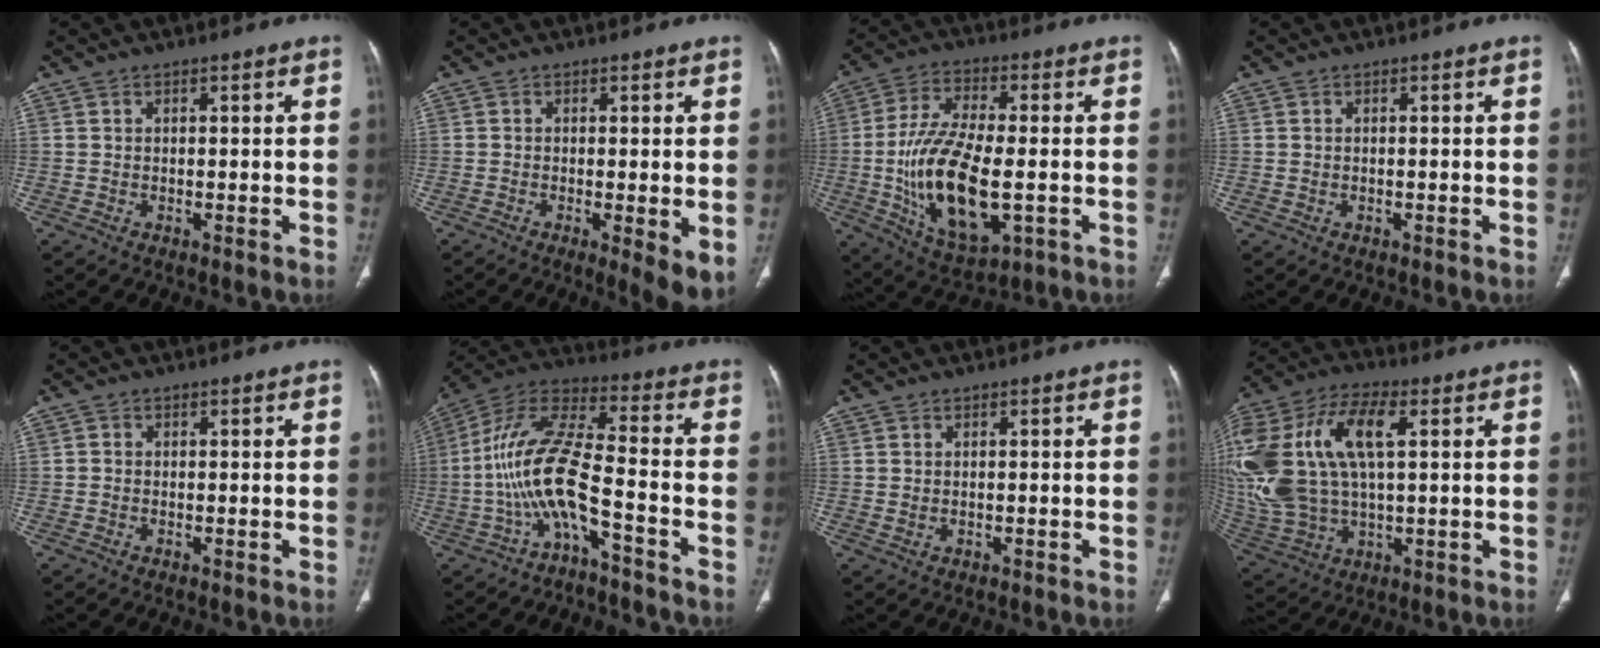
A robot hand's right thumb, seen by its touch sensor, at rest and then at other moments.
{"total": 6.1, "force": [-1.3, 1.4, 5.8], "torque": [-0.089, -0.020, -0.021]}
{"total": 19.0, "force": [-3.0, 8.3, 16.8], "torque": [-0.322, -0.004, -0.042]}
{"total": 0.0}
{"total": 0.6, "force": [-0.2, 0.5, 0.2], "torque": [-0.003, 0.001, -0.008]}
{"total": 13.4, "force": [-5.1, 3.5, 11.9], "torque": [-0.265, 0.079, -0.099]}
{"total": 0.7, "force": [0.0, 0.5, 0.6], "torque": [-0.018, 0.003, 0.006]}
{"total": 27.3, "force": [5.5, 14.6, 22.5], "torque": [-0.530, 0.028, 0.108]}